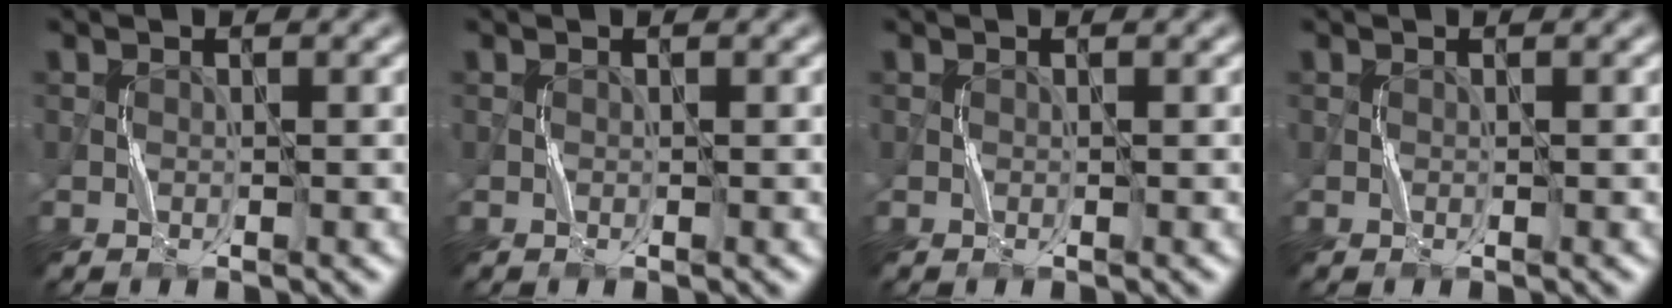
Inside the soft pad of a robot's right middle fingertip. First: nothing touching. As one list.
[{"total": 0.0}, {"total": 0.0}, {"total": 0.0}]